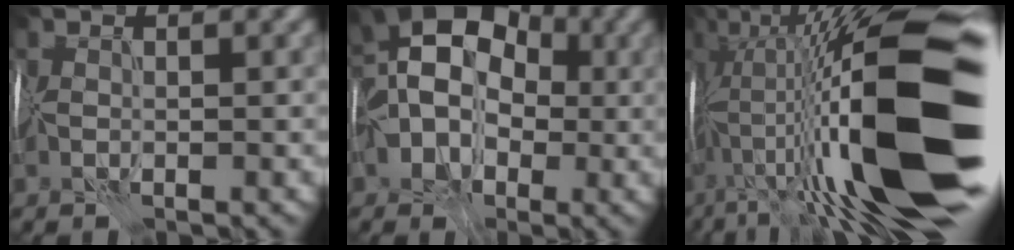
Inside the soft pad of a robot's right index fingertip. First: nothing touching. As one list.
[{"total": 12.3, "force": [0.2, 9.7, 7.5], "torque": [-0.084, 0.040, -0.042]}, {"total": 20.4, "force": [-2.2, 5.7, 19.5], "torque": [-0.323, 0.033, -0.050]}]